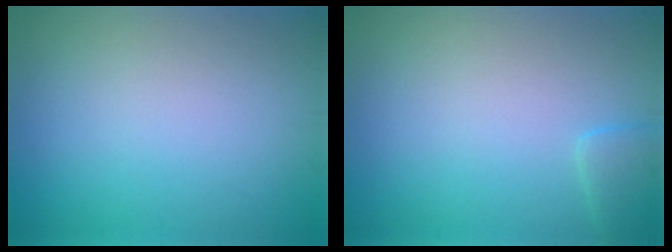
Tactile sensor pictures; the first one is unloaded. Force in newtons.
{"total": 1.7, "press": 1.7, "slide": 0.2}